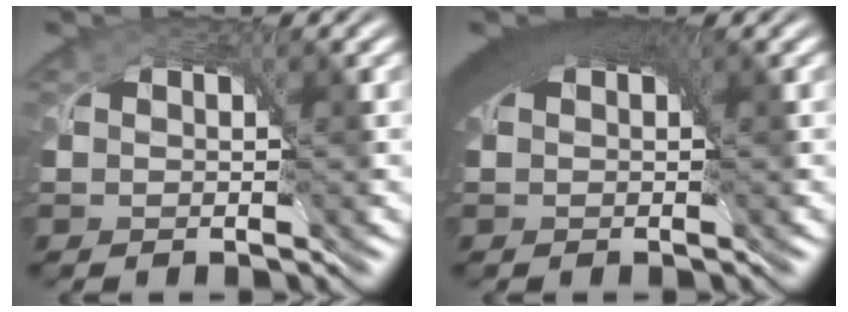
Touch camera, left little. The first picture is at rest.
{"total": 7.5, "force": [3.3, 3.7, 5.7], "torque": [-0.093, 0.019, 0.036]}